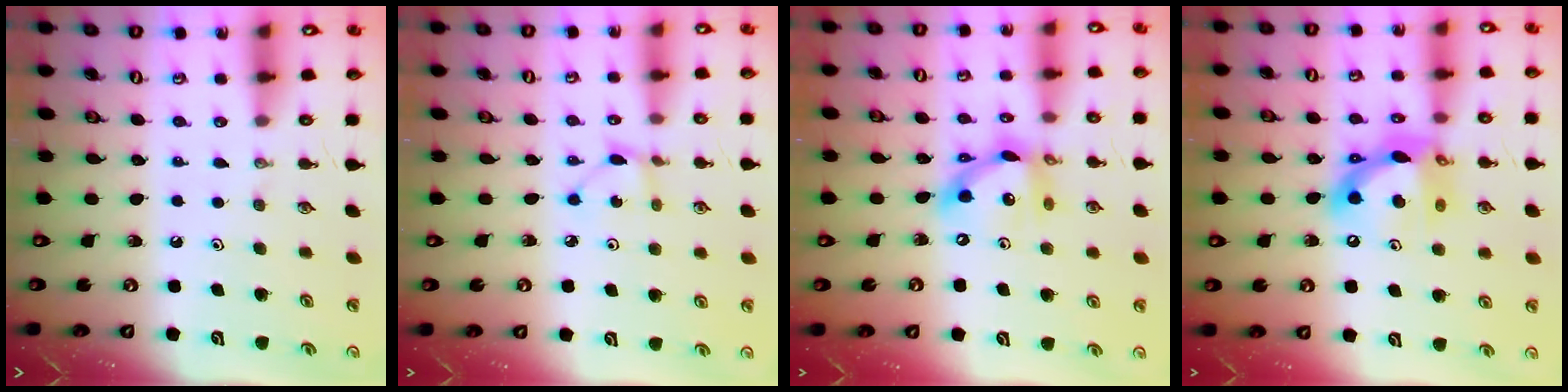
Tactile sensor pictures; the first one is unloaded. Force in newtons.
{"total": 1.9, "press": 1.9, "slide": 0.2}
{"total": 13.4, "press": 13.4, "slide": 0.8}
{"total": 12.7, "press": 12.6, "slide": 1.5}